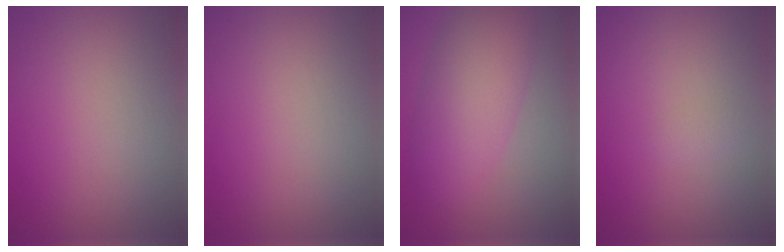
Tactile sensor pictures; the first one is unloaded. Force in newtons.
{"total": 0.0}
{"total": 6.3, "press": 6.3, "slide": 0.2}
{"total": 0.5, "press": 0.5, "slide": 0.0}